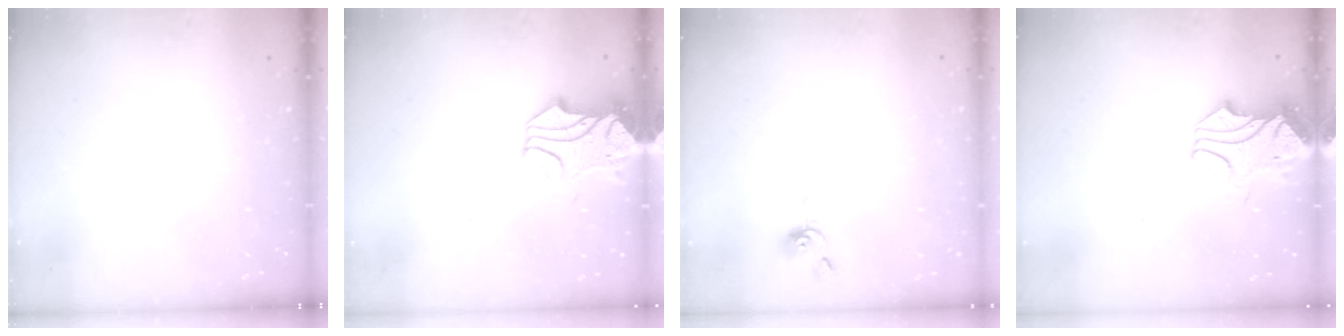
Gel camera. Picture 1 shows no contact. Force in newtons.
{"total": 2.5, "press": 2.0, "slide": 1.4}
{"total": 1.3, "press": 1.2, "slide": 0.4}
{"total": 2.1, "press": 1.9, "slide": 0.9}